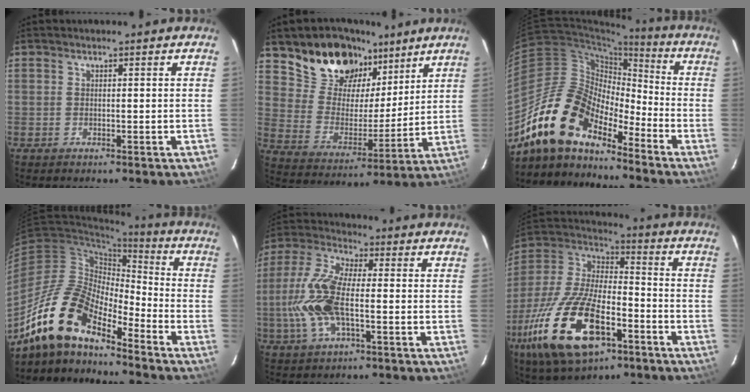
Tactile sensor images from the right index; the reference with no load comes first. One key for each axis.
{"total": 16.2, "fx": 11.1, "fy": 10.0, "fz": 6.4, "tx": -0.137, "ty": 0.018, "tz": 0.206}
{"total": 16.3, "fx": -12.9, "fy": 6.4, "fz": 7.6, "tx": -0.136, "ty": 0.005, "tz": -0.250}
{"total": 15.4, "fx": -12.5, "fy": 4.6, "fz": 7.7, "tx": -0.139, "ty": 0.001, "tz": -0.250}
{"total": 13.0, "fx": -2.5, "fy": 4.8, "fz": 11.9, "tx": -0.266, "ty": 0.005, "tz": -0.055}
{"total": 26.5, "fx": -12.3, "fy": 12.2, "fz": 20.1, "tx": -0.421, "ty": -0.040, "tz": -0.210}